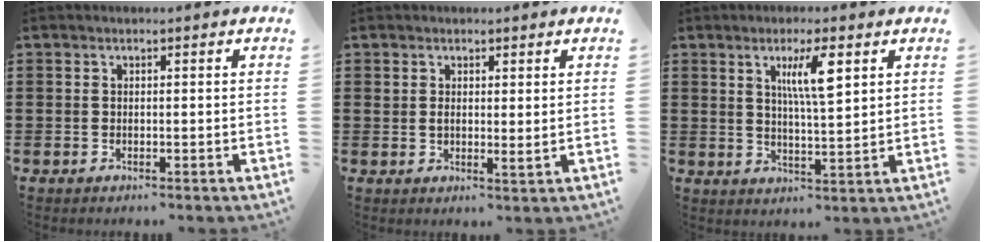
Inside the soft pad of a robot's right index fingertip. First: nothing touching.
{"total": 1.7, "force": [1.0, 0.5, 1.3], "torque": [-0.027, -0.002, 0.020]}
{"total": 6.4, "force": [2.7, 1.2, 5.7], "torque": [-0.111, 0.005, 0.041]}